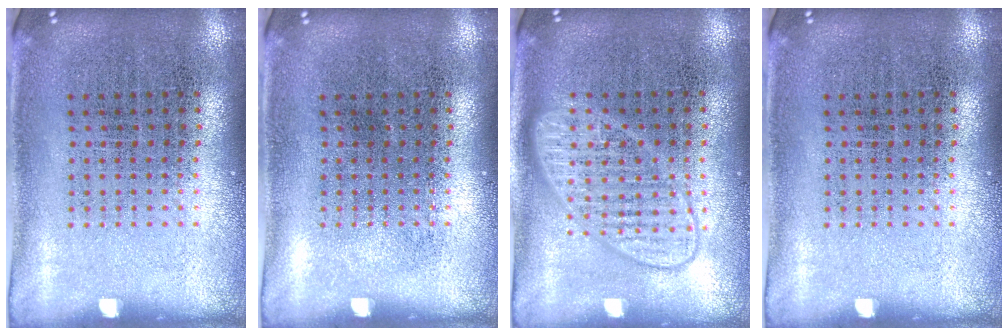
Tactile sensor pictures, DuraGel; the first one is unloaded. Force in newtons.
{"total": 0.0}
{"total": 3.1, "press": 3.0, "slide": 0.5}
{"total": 0.0}